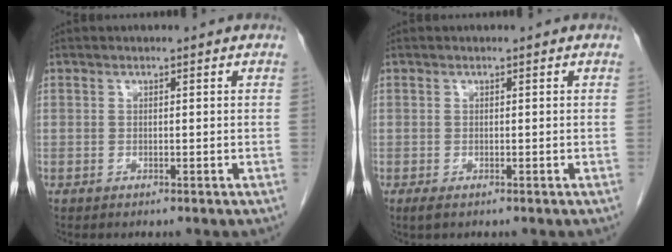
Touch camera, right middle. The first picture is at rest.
{"total": 0.9, "force": [-0.5, 0.3, 0.7], "torque": [-0.012, -0.002, -0.005]}